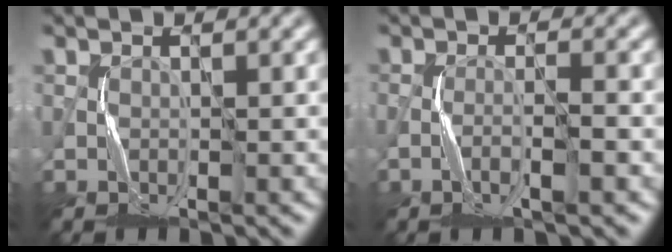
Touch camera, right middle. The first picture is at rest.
{"total": 2.0, "force": [-1.0, 0.3, 1.7], "torque": [-0.032, 0.004, -0.022]}